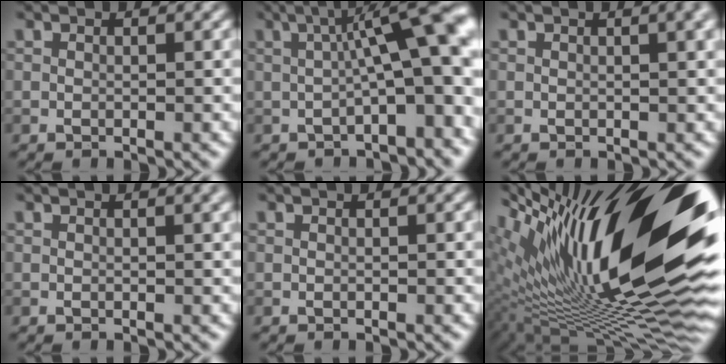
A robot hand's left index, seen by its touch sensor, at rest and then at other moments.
{"total": 8.4, "force": [0.6, 1.8, 8.2], "torque": [-0.111, 0.024, 0.014]}
{"total": 3.6, "force": [1.5, 1.5, 2.9], "torque": [-0.012, 0.019, 0.004]}
{"total": 1.7, "force": [0.8, 0.6, 1.4], "torque": [-0.013, 0.004, 0.007]}
{"total": 0.0}
{"total": 19.9, "force": [5.8, 6.7, 17.8], "torque": [-0.295, 0.028, 0.102]}